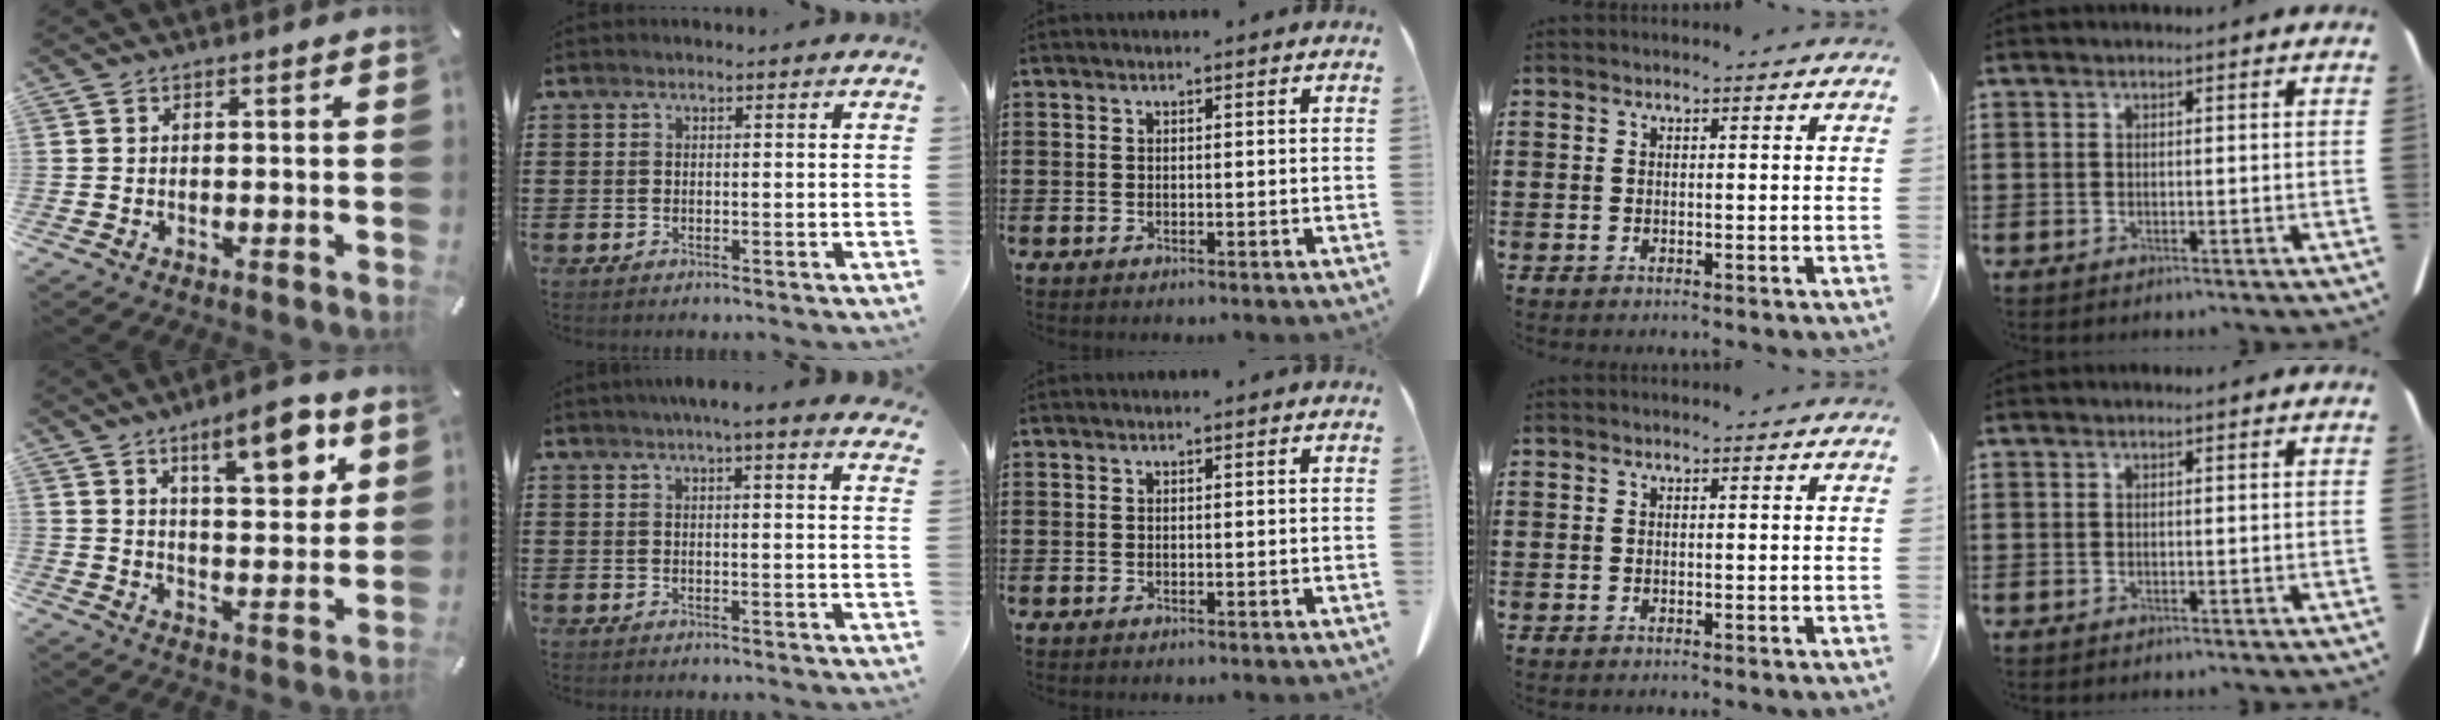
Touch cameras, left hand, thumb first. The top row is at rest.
{"thumb": {"total": 12.1, "force": [7.1, 4.3, 8.8], "torque": [-0.112, -0.042, 0.112]}, "index": {"total": 3.5, "force": [2.9, -0.5, 2.0], "torque": [-0.046, -0.003, 0.052]}}